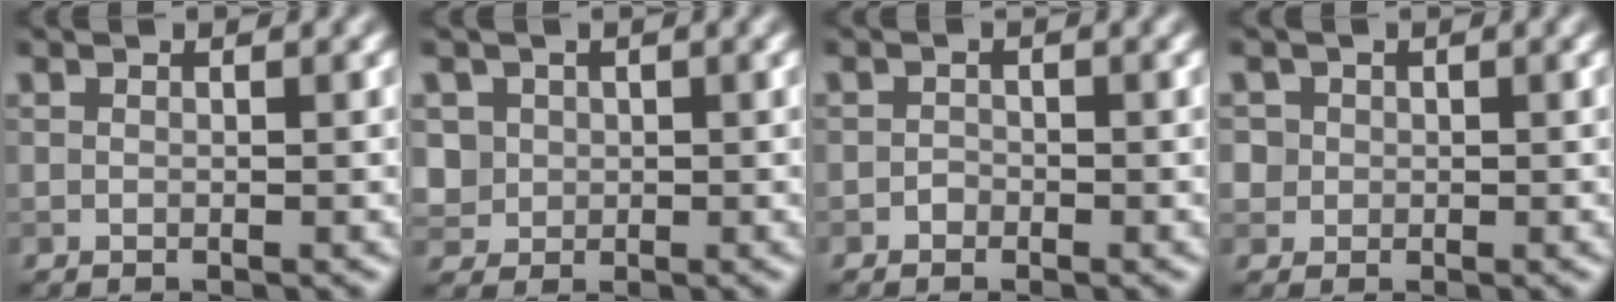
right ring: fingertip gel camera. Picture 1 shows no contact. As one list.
[{"total": 2.5, "force": [0.4, 2.3, 0.6], "torque": [-0.025, -0.006, 0.023]}, {"total": 0.8, "force": [-0.5, 0.6, 0.0], "torque": [0.002, -0.003, -0.011]}, {"total": 1.5, "force": [0.2, 1.4, 0.2], "torque": [-0.006, -0.005, 0.022]}]